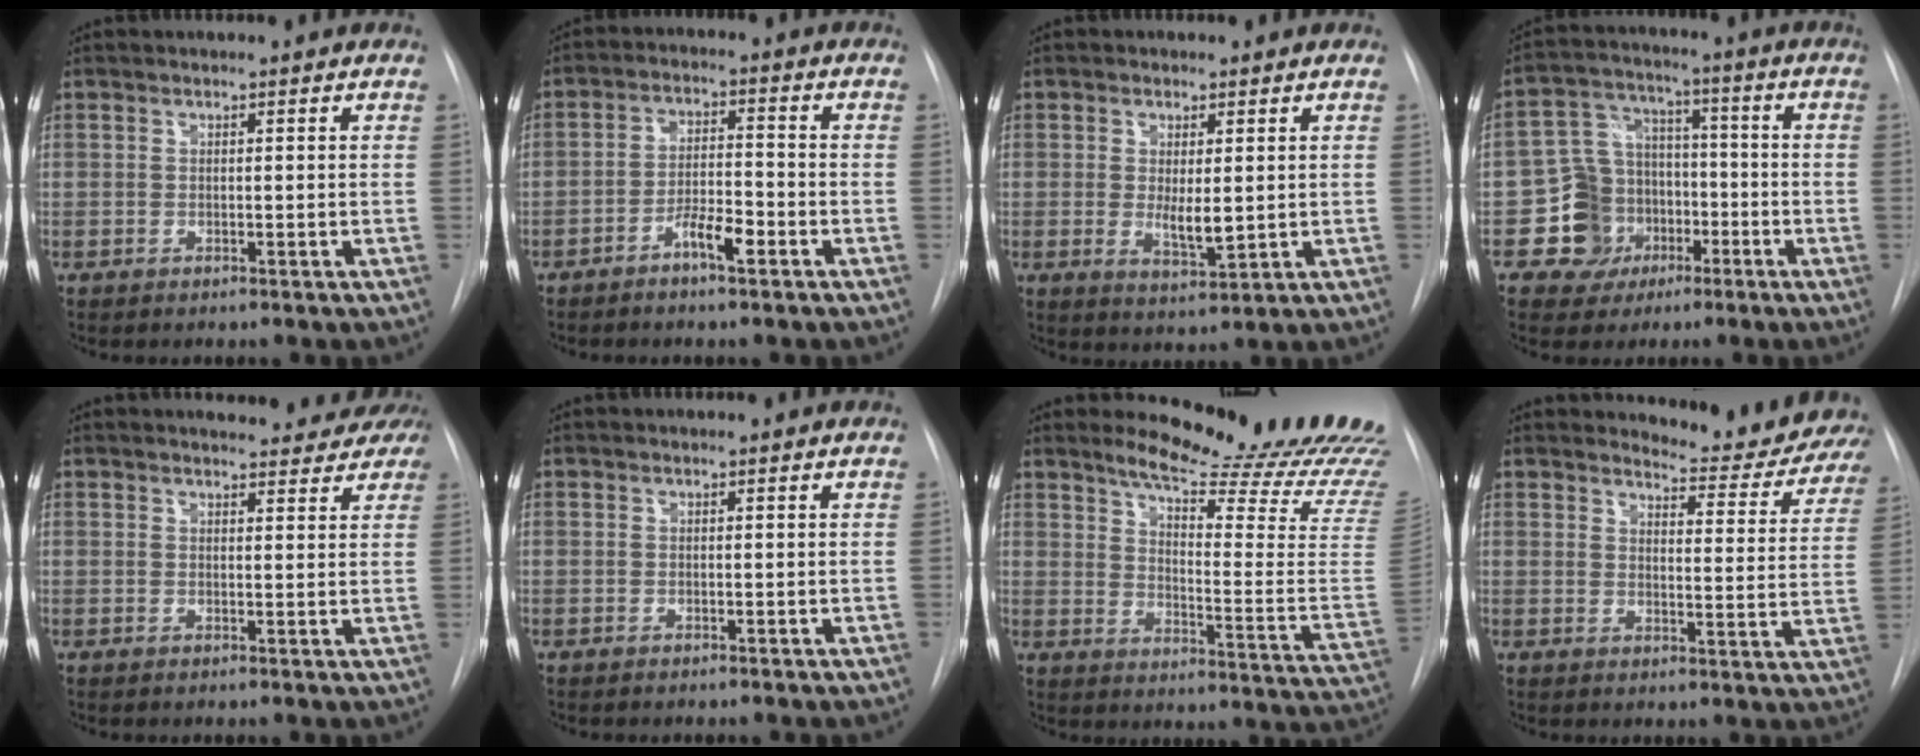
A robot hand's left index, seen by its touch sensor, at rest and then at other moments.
{"total": 5.1, "force": [-3.1, 1.1, 3.9], "torque": [-0.074, 0.007, -0.058]}
{"total": 4.6, "force": [0.1, 1.6, 4.3], "torque": [-0.074, -0.012, 0.008]}
{"total": 9.7, "force": [-3.9, 8.8, 1.7], "torque": [-0.022, 0.037, -0.053]}
{"total": 11.3, "force": [10.4, 3.3, 3.0], "torque": [-0.016, 0.000, 0.101]}
{"total": 0.0}
{"total": 20.8, "force": [18.8, -0.8, 8.8], "torque": [-0.136, -0.128, 0.235]}
{"total": 12.4, "force": [12.3, 1.3, 1.5], "torque": [-0.005, -0.069, 0.126]}